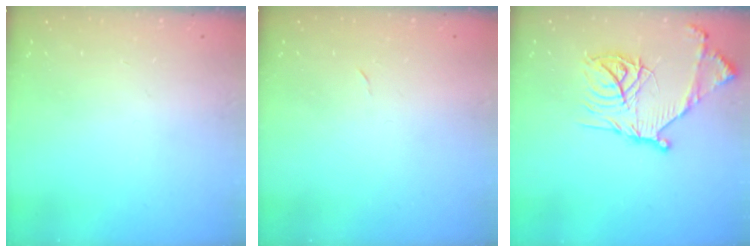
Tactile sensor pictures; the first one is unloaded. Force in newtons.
{"total": 2.3, "press": 2.3, "slide": 0.4}
{"total": 19.2, "press": 19.1, "slide": 1.7}